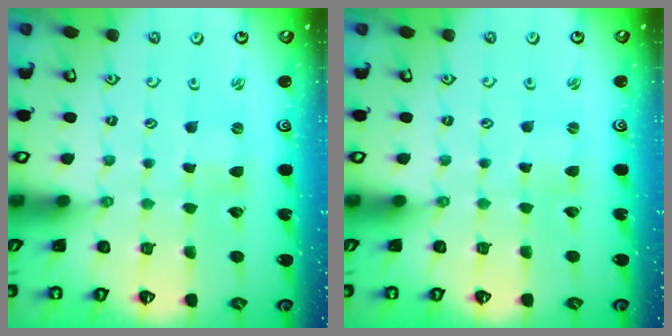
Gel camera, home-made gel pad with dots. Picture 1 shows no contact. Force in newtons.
{"total": 0.5, "press": 0.5, "slide": 0.1}